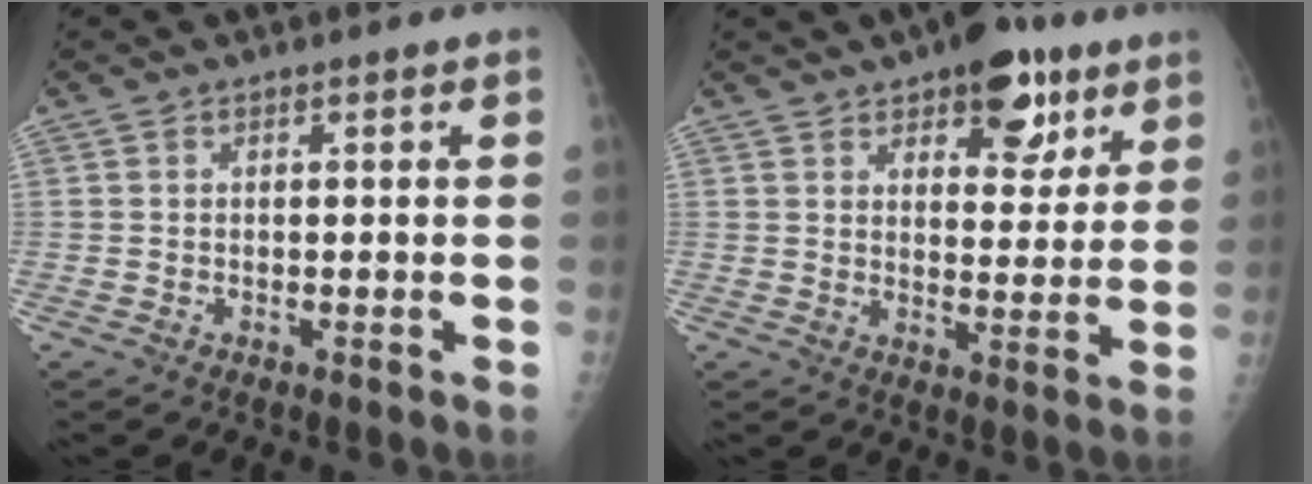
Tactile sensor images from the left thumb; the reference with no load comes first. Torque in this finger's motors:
{"motor_torque": [1.29, 0.75, 0.78, -0.72, 0.24]}